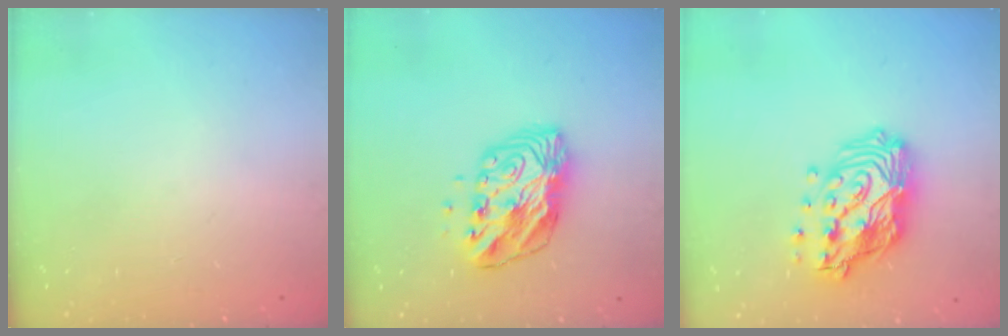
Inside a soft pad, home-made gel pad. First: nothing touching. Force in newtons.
{"total": 10.7, "press": 10.7, "slide": 1.2}
{"total": 18.6, "press": 18.5, "slide": 1.9}